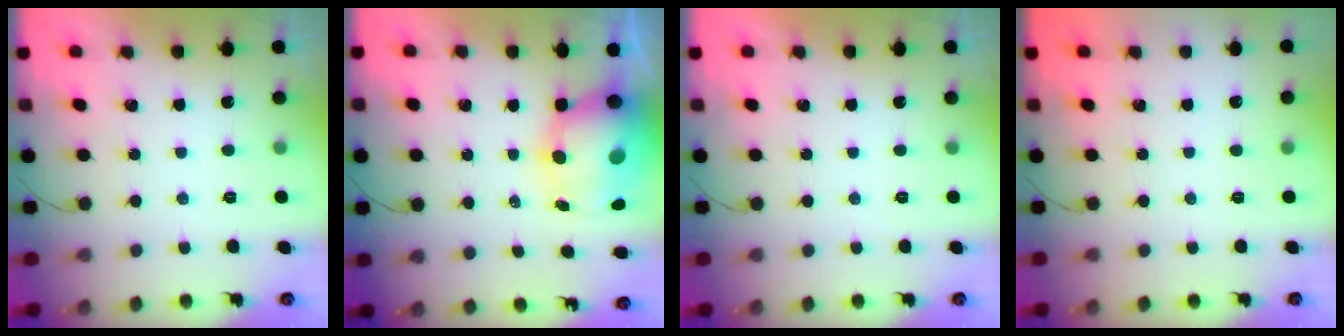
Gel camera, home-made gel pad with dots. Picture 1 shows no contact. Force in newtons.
{"total": 12.3, "press": 11.9, "slide": 3.2}
{"total": 0.0}
{"total": 0.0}